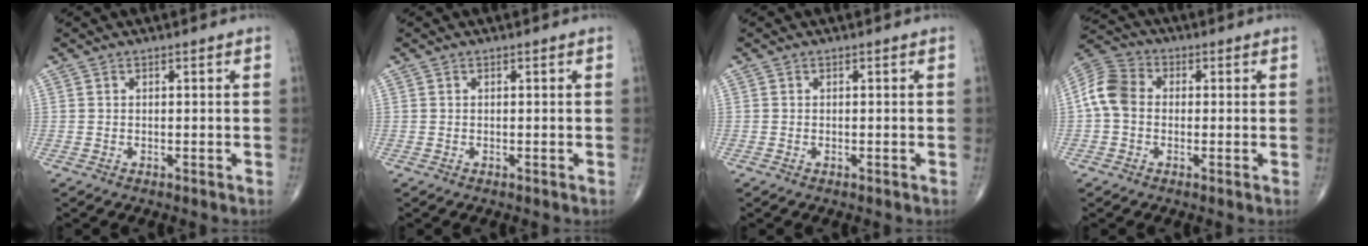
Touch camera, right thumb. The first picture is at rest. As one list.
[{"total": 0.0}, {"total": 0.0}, {"total": 7.9, "force": [-0.2, 6.1, 5.0], "torque": [-0.094, 0.025, -0.017]}]